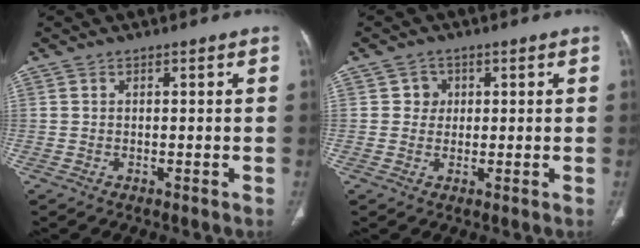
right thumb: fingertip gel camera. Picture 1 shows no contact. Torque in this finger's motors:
{"motor_torque": [-0.29, 0.23, 0.28, -0.08, -0.03]}